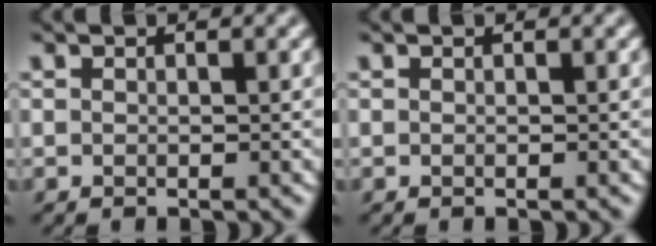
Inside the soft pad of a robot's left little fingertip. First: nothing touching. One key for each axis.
{"total": 0.0}